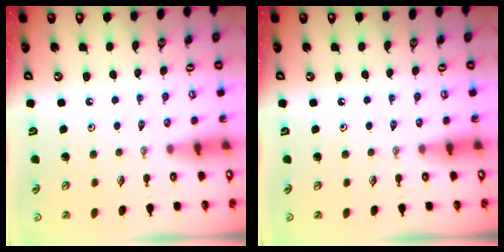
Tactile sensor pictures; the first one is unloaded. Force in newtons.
{"total": 0.0}